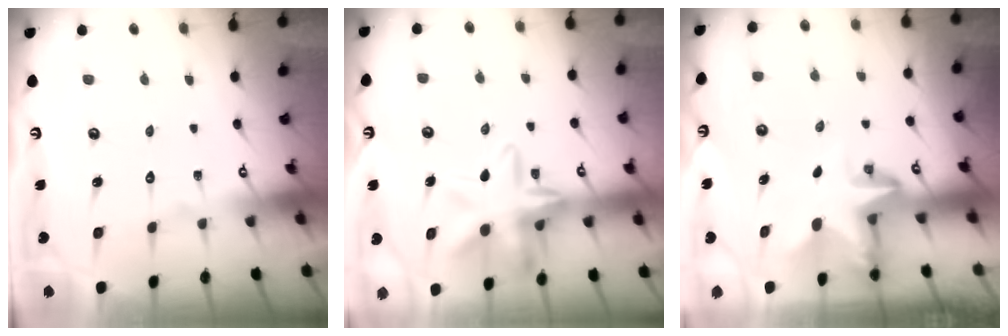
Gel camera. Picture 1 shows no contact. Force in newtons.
{"total": 13.2, "press": 13.1, "slide": 1.3}
{"total": 2.8, "press": 2.8, "slide": 0.2}